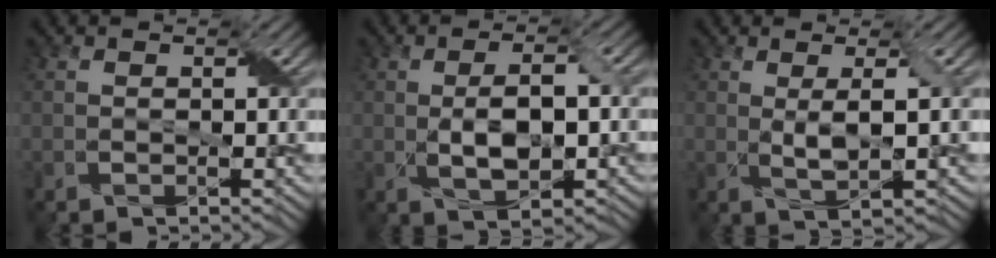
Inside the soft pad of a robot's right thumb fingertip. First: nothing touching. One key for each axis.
{"total": 5.8, "fx": -0.5, "fy": 2.6, "fz": 5.1, "tx": -0.095, "ty": 0.002, "tz": -0.007}
{"total": 3.5, "fx": 0.6, "fy": 0.5, "fz": 3.4, "tx": -0.075, "ty": 0.003, "tz": 0.015}